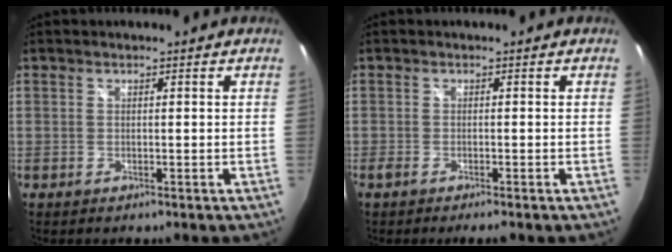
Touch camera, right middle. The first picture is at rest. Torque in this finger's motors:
{"motor_torque": [0.77, -0.67, 0.11, 0.06]}